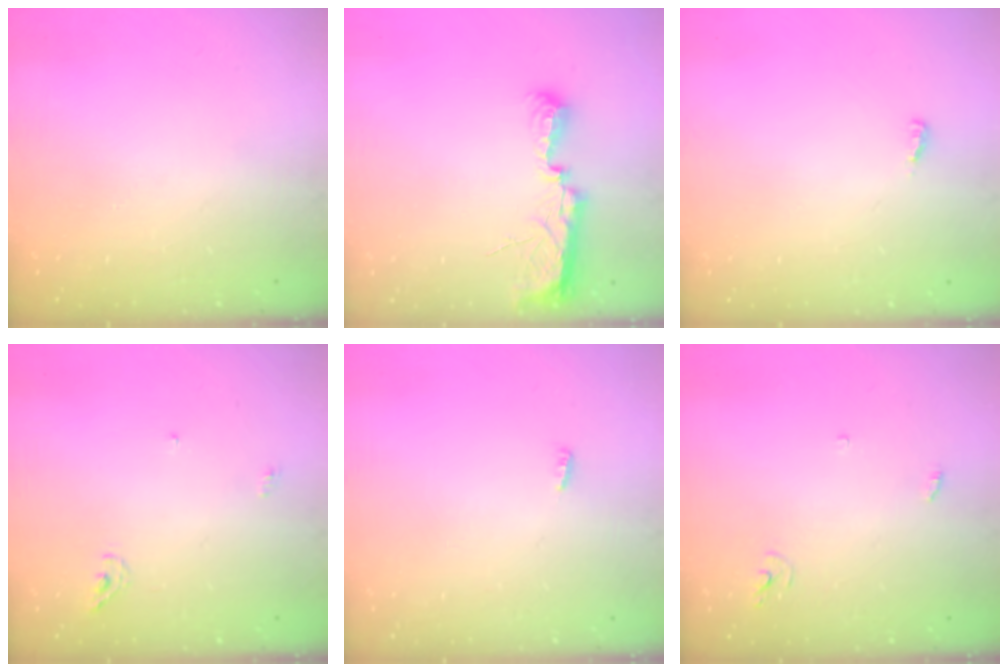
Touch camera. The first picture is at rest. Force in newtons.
{"total": 8.1, "press": 8.0, "slide": 1.2}
{"total": 2.6, "press": 2.4, "slide": 1.0}
{"total": 4.3, "press": 4.3, "slide": 0.1}
{"total": 3.0, "press": 2.9, "slide": 0.8}
{"total": 2.9, "press": 2.9, "slide": 0.2}